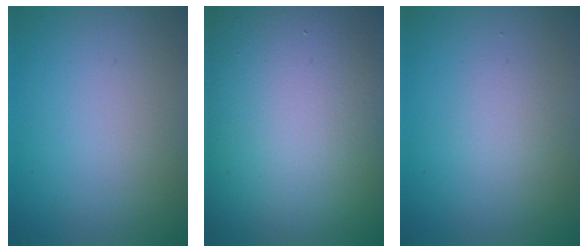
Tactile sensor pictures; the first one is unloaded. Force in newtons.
{"total": 28.1, "press": 28.1, "slide": 0.8}
{"total": 1.2, "press": 1.2, "slide": 0.1}